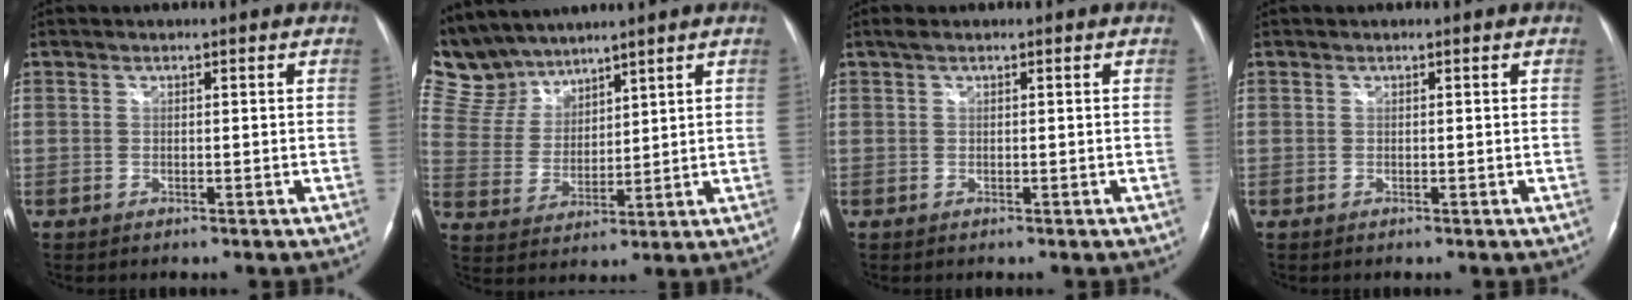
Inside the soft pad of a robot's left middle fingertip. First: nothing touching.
{"total": 9.5, "force": [8.9, 3.2, 0.7], "torque": [-0.033, 0.016, 0.198]}
{"total": 0.9, "force": [0.6, 0.2, 0.6], "torque": [-0.020, 0.017, 0.010]}
{"total": 0.0}